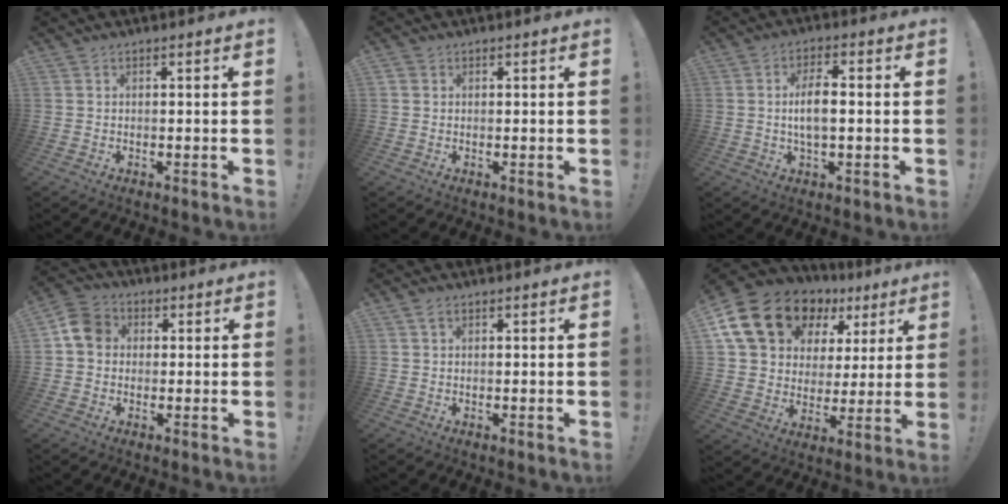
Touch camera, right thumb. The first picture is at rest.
{"total": 1.1, "force": [0.5, 0.9, 0.2], "torque": [-0.013, 0.006, 0.011]}
{"total": 7.2, "force": [-0.3, 2.7, 6.7], "torque": [-0.123, 0.003, -0.011]}
{"total": 7.7, "force": [1.0, 6.6, 3.9], "torque": [-0.060, 0.020, 0.025]}
{"total": 1.6, "force": [1.0, 0.8, 0.9], "torque": [-0.017, 0.002, 0.019]}
{"total": 20.1, "force": [11.0, 13.4, 10.1], "torque": [-0.166, -0.053, 0.217]}